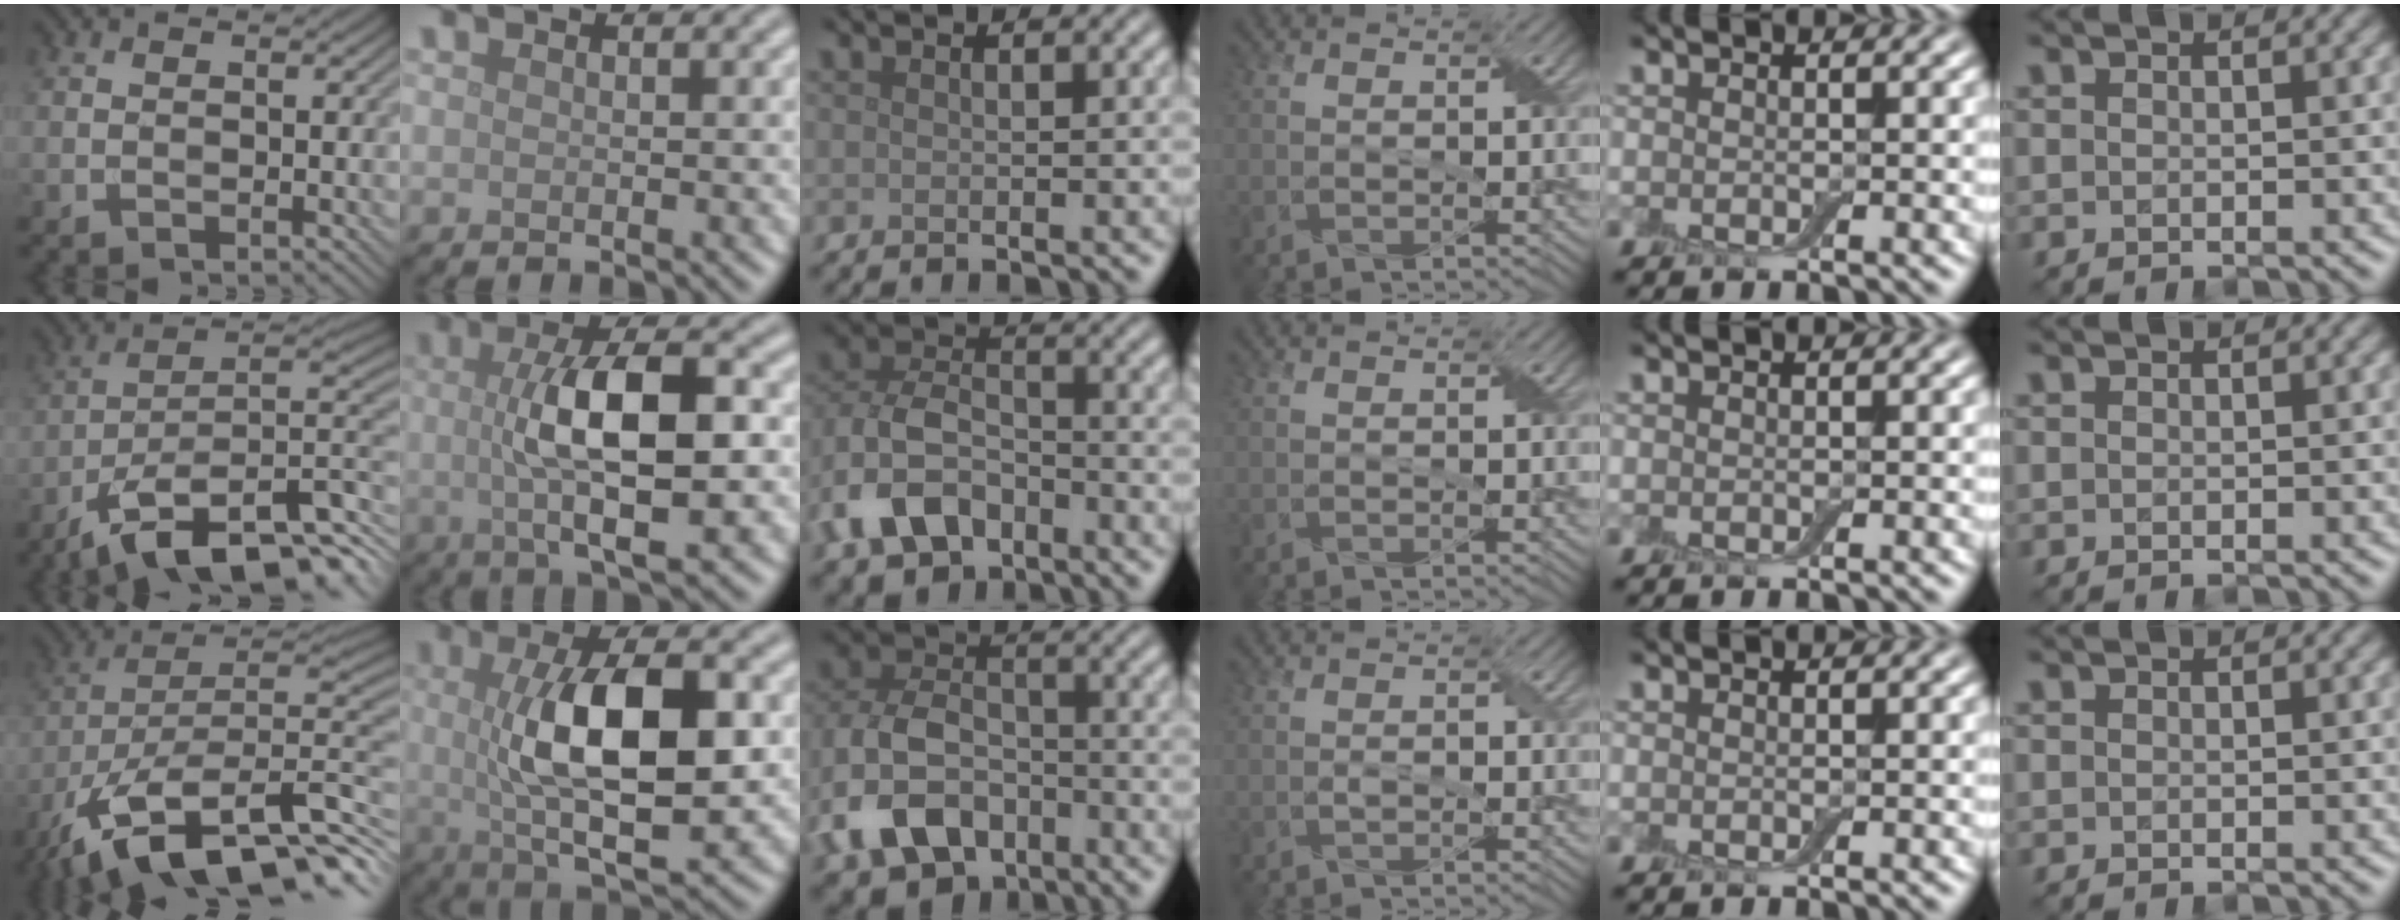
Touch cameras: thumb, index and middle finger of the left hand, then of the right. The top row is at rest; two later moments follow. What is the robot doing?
{"motion": "wrap", "object": "adhesive wrap"}